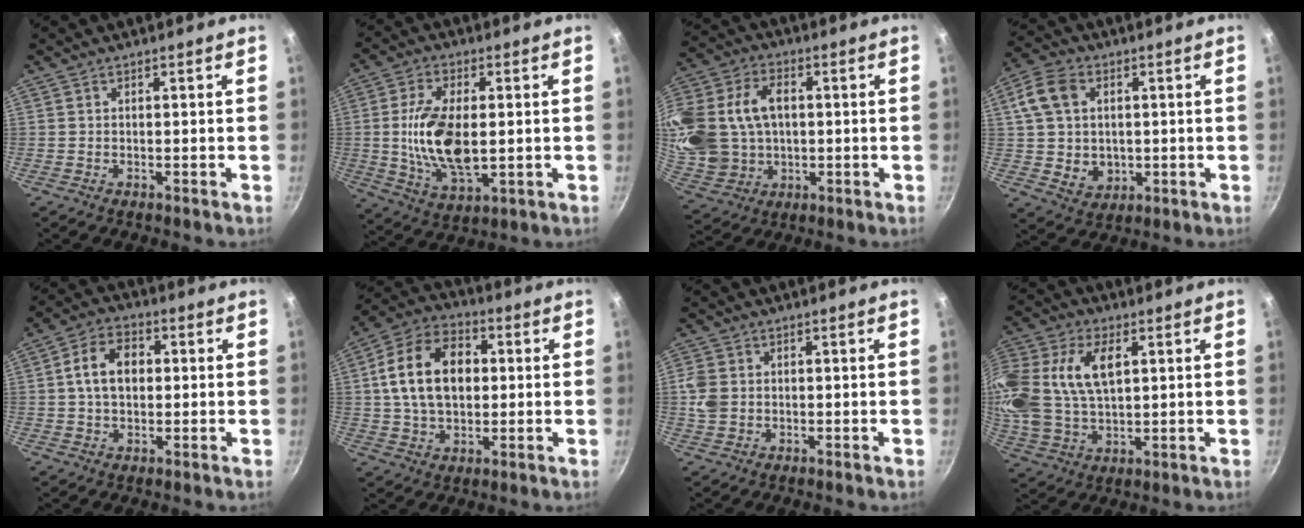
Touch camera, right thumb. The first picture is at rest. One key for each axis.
{"total": 14.2, "fx": 0.2, "fy": 7.3, "fz": 12.2, "tx": -0.226, "ty": -0.003, "tz": 0.006}
{"total": 24.9, "fx": 2.7, "fy": 19.1, "fz": 15.7, "tx": -0.360, "ty": 0.032, "tz": 0.064}
{"total": 11.7, "fx": 1.6, "fy": 9.4, "fz": 6.8, "tx": -0.103, "ty": -0.001, "tz": 0.031}
{"total": 8.9, "fx": 0.9, "fy": 6.3, "fz": 6.3, "tx": -0.090, "ty": 0.019, "tz": 0.007}
{"total": 16.4, "fx": 2.0, "fy": 11.2, "fz": 11.8, "tx": -0.180, "ty": 0.021, "tz": 0.022}
{"total": 4.7, "fx": 0.1, "fy": 3.9, "fz": 2.6, "tx": -0.046, "ty": 0.002, "tz": 0.000}
{"total": 22.1, "fx": 5.9, "fy": 14.1, "fz": 15.9, "tx": -0.358, "ty": 0.022, "tz": 0.111}